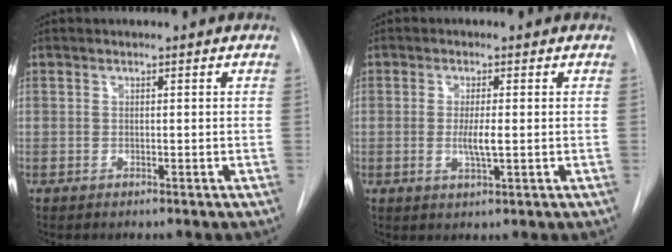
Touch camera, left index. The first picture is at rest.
{"total": 3.1, "force": [-0.2, 0.4, 3.1], "torque": [-0.062, -0.007, -0.003]}